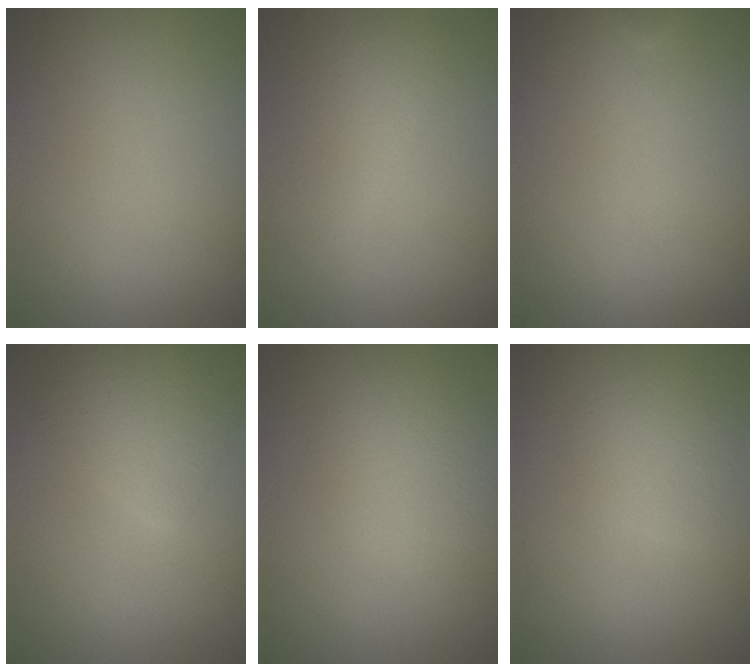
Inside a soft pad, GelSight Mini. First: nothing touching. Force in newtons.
{"total": 2.3, "press": 2.3, "slide": 0.1}
{"total": 0.5, "press": 0.5, "slide": 0.1}
{"total": 3.6, "press": 3.6, "slide": 0.2}
{"total": 3.0, "press": 3.0, "slide": 0.0}
{"total": 2.0, "press": 2.0, "slide": 0.2}